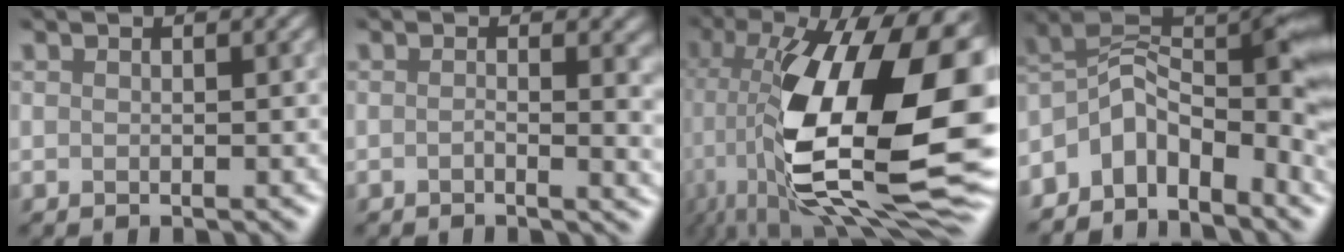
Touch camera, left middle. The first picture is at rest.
{"total": 1.2, "force": [-0.5, -0.2, 1.0], "torque": [-0.022, -0.002, 0.009]}
{"total": 16.0, "force": [0.4, 6.8, 14.5], "torque": [-0.288, -0.001, 0.034]}
{"total": 6.6, "force": [-4.0, 2.7, 4.4], "torque": [-0.085, 0.017, -0.059]}